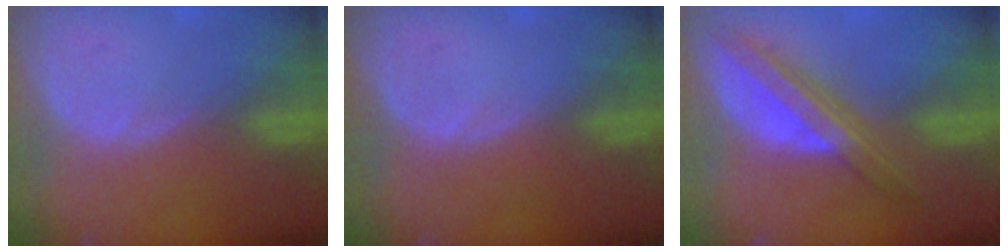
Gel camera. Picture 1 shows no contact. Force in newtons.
{"total": 0.0}
{"total": 8.0, "press": 6.7, "slide": 4.3}